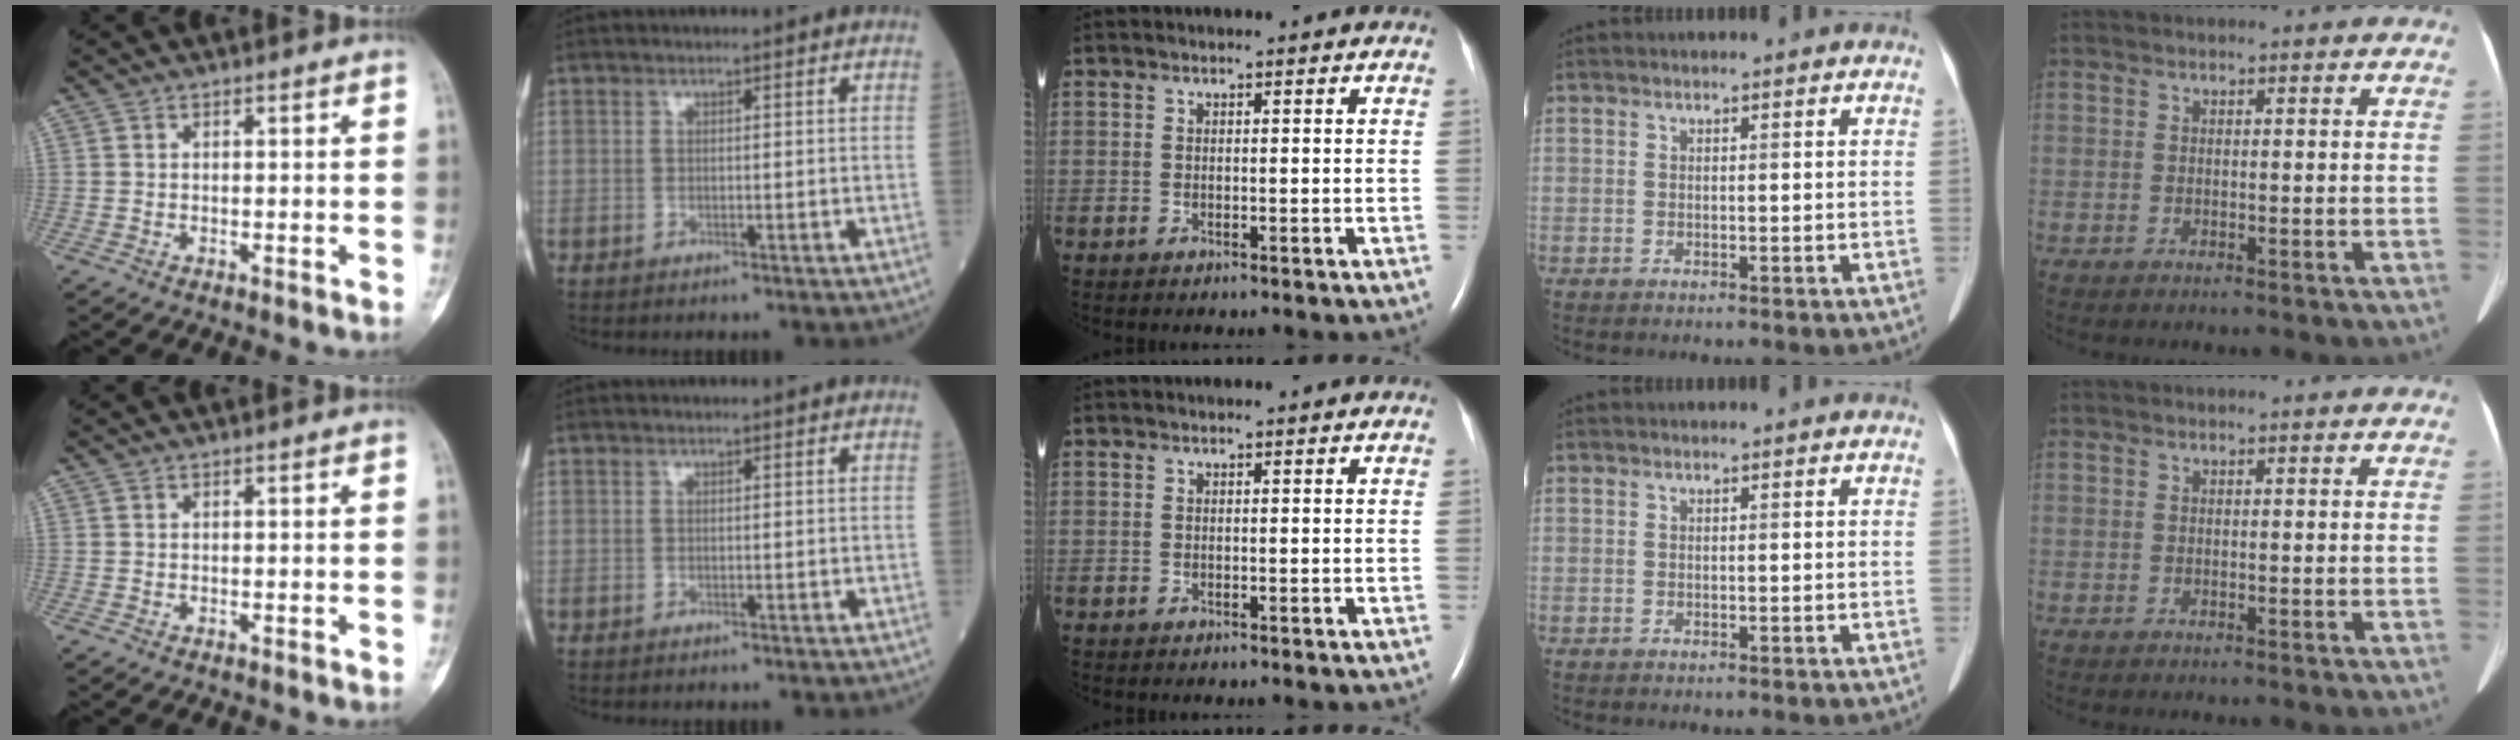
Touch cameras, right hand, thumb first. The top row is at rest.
{}